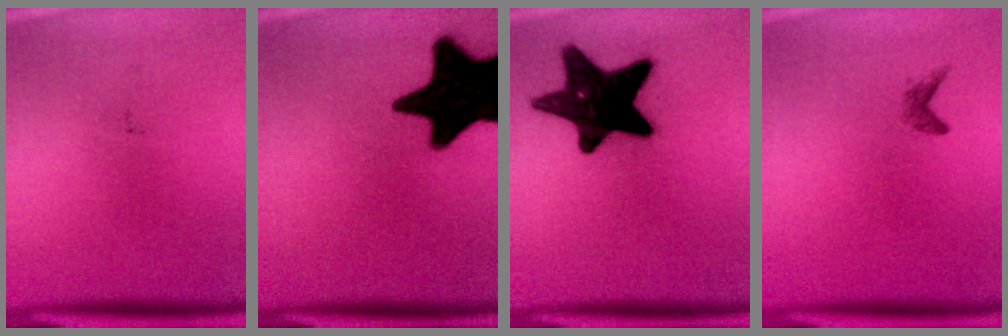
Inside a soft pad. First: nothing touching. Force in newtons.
{"total": 18.6}
{"total": 17.0}
{"total": 0.9}